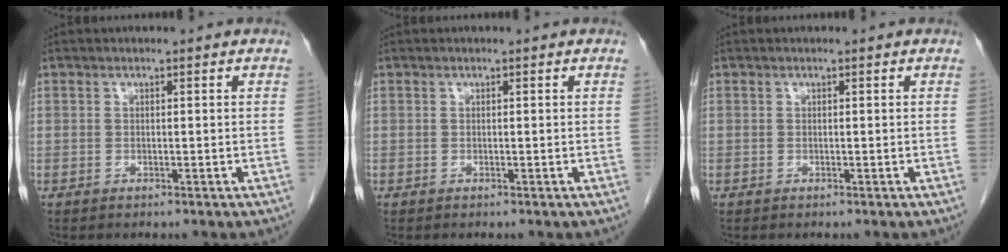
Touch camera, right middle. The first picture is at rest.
{"total": 0.0}
{"total": 0.0}